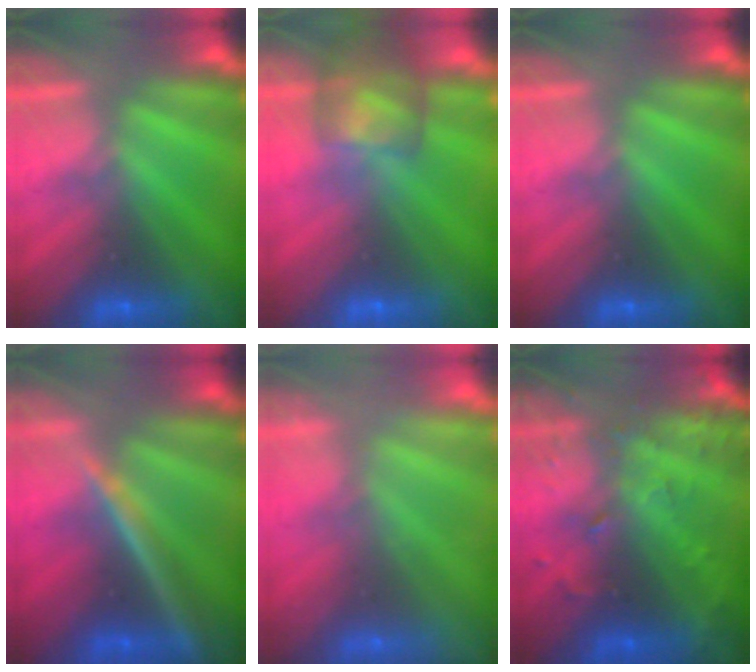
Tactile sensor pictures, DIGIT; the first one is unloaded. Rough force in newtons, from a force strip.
{"total": 7.7}
{"total": 0.0}
{"total": 4.8}
{"total": 2.3}
{"total": 7.9}